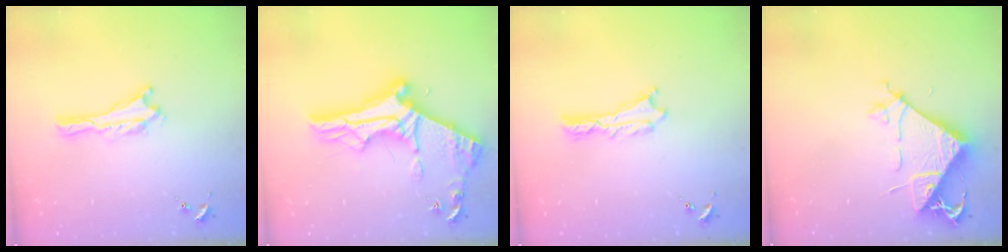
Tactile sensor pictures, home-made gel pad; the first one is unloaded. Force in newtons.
{"total": 11.2, "press": 11.1, "slide": 1.2}
{"total": 0.7, "press": 0.6, "slide": 0.2}
{"total": 7.2, "press": 7.1, "slide": 1.2}